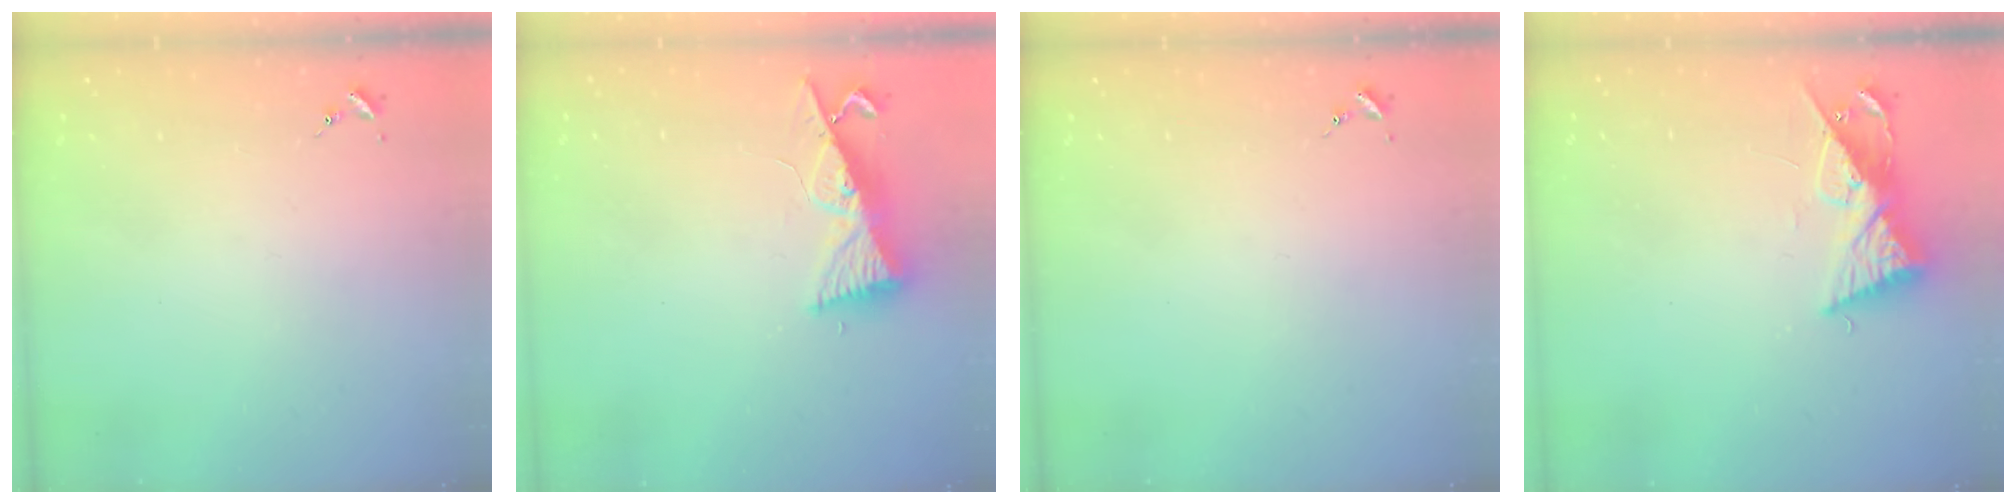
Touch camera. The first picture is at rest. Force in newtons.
{"total": 8.9, "press": 8.9, "slide": 1.2}
{"total": 0.0}
{"total": 9.7, "press": 9.7, "slide": 0.6}